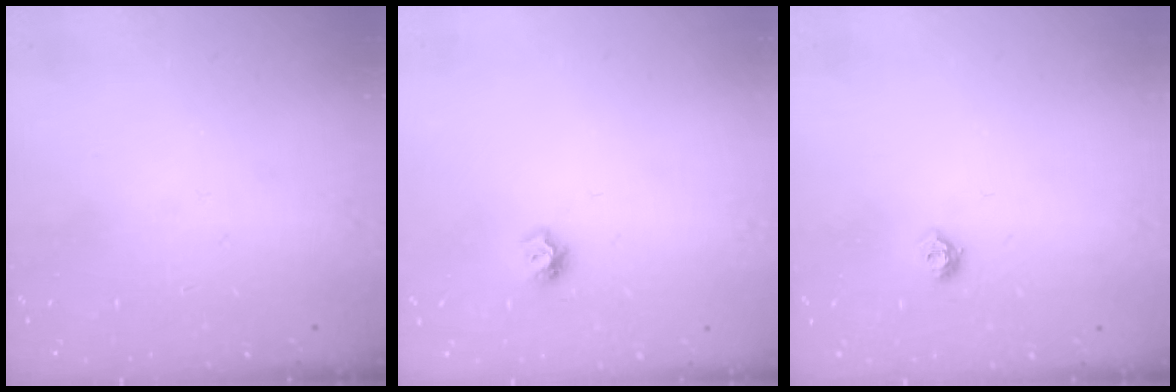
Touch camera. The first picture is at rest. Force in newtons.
{"total": 7.0, "press": 7.0, "slide": 0.7}
{"total": 6.1, "press": 6.0, "slide": 0.9}